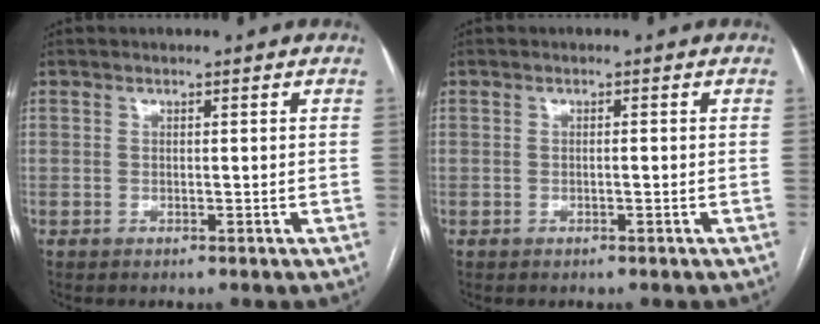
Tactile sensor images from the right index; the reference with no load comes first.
{"total": 0.7, "force": [-0.1, 0.1, 0.7], "torque": [-0.012, 0.001, -0.001]}